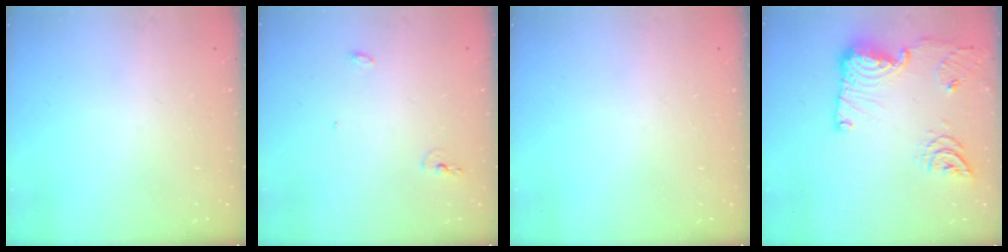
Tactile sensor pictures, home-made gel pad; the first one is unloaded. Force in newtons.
{"total": 4.3, "press": 4.2, "slide": 0.9}
{"total": 0.0}
{"total": 20.1, "press": 19.4, "slide": 5.4}